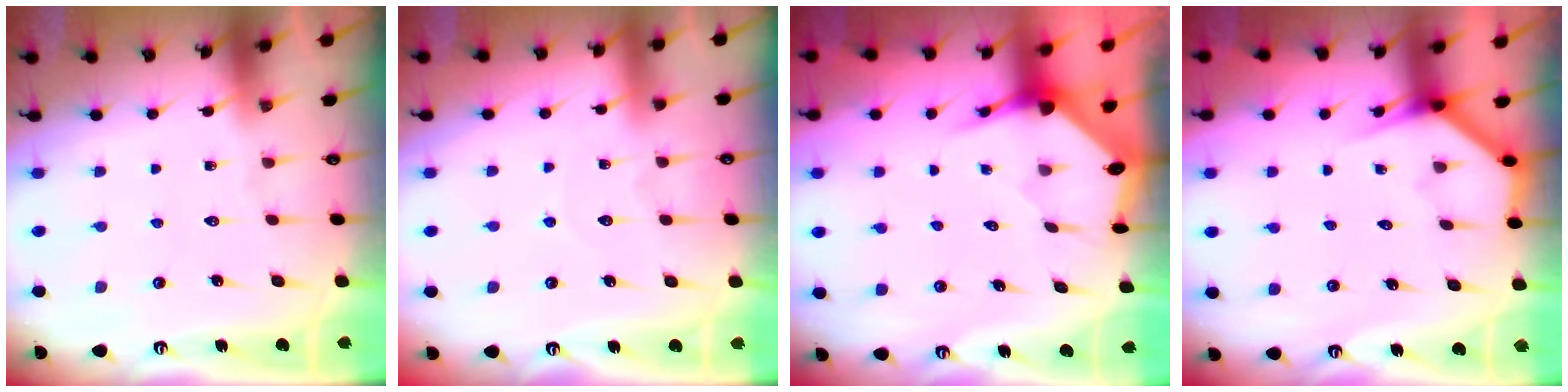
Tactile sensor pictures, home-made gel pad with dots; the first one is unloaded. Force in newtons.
{"total": 3.3, "press": 3.3, "slide": 0.2}
{"total": 3.6, "press": 3.6, "slide": 0.4}
{"total": 3.7, "press": 3.7, "slide": 0.3}